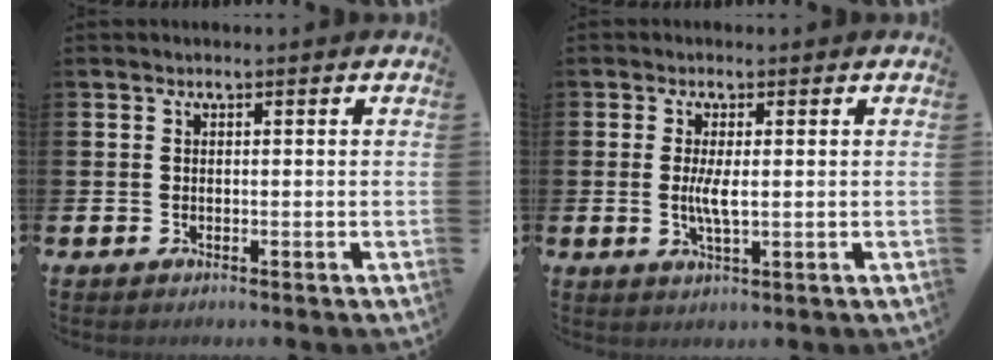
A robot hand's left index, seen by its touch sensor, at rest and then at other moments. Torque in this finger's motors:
{"motor_torque": [1.01, 0.11, 0.24, 0.18]}